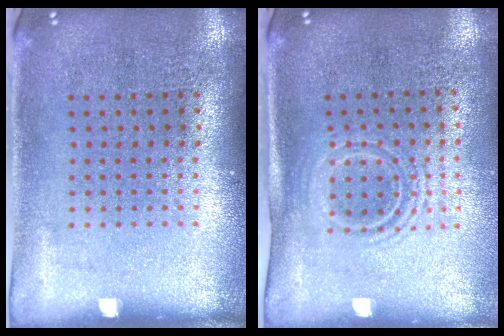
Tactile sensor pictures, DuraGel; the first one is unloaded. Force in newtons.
{"total": 1.5, "press": 1.1, "slide": 1.0}